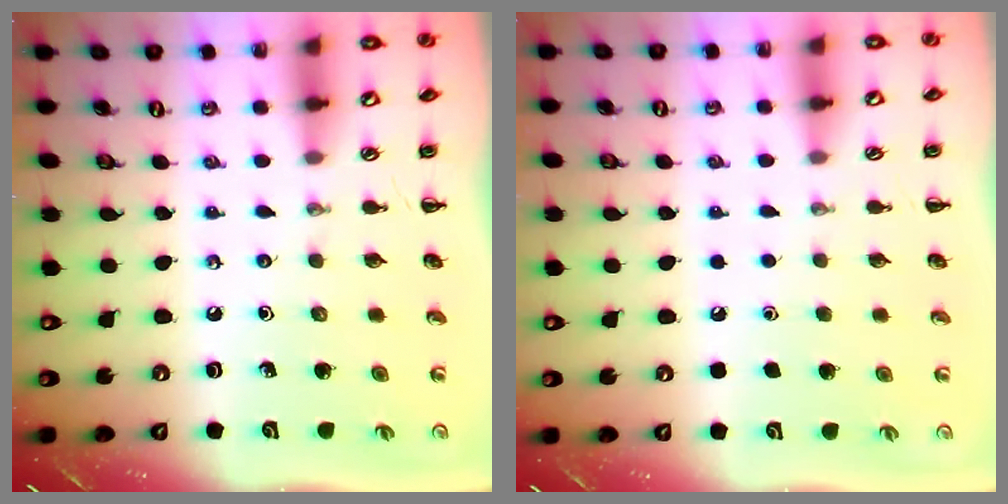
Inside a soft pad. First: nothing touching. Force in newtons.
{"total": 1.6, "press": 1.6, "slide": 0.1}